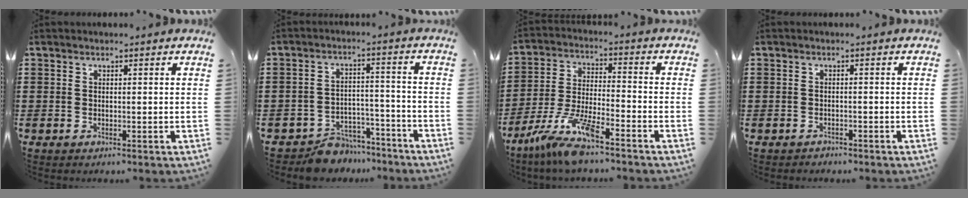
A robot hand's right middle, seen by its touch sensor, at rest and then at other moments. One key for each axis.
{"total": 6.3, "fx": -6.0, "fy": 1.8, "fz": 0.5, "tx": -0.011, "ty": 0.020, "tz": -0.119}
{"total": 9.6, "fx": -7.8, "fy": 0.8, "fz": 5.5, "tx": -0.127, "ty": -0.006, "tz": -0.157}
{"total": 1.0, "fx": -0.9, "fy": 0.4, "fz": -0.1, "tx": -0.001, "ty": 0.003, "tz": -0.022}